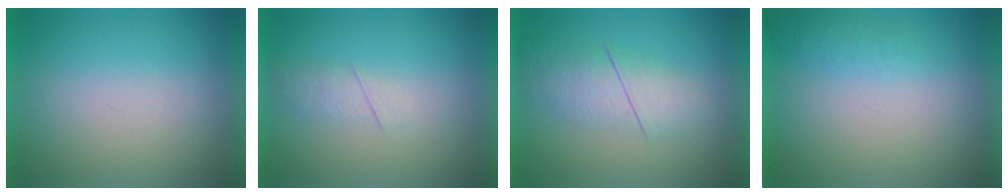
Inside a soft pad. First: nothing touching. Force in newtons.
{"total": 2.1}
{"total": 2.7}
{"total": 1.3}